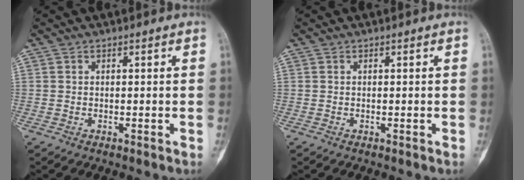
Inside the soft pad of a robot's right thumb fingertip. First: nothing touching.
{"total": 0.0}